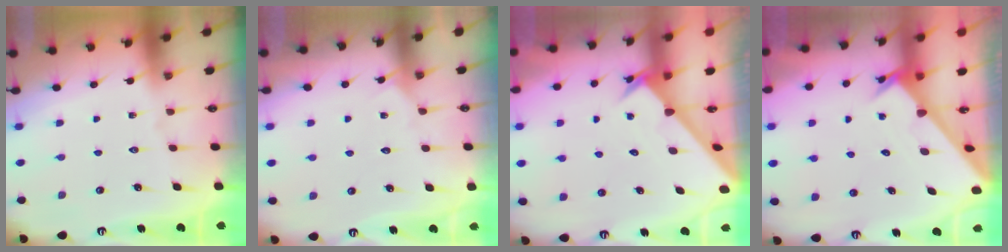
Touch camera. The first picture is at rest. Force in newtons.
{"total": 3.6, "press": 3.6, "slide": 0.4}
{"total": 2.5, "press": 2.5, "slide": 0.2}
{"total": 2.2, "press": 2.2, "slide": 0.1}